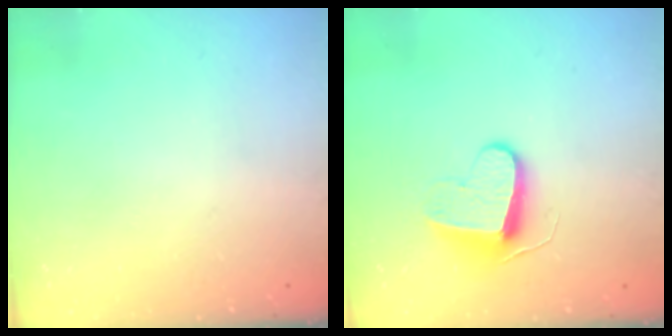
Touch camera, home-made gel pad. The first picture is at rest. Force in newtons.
{"total": 8.5, "press": 8.5, "slide": 0.3}